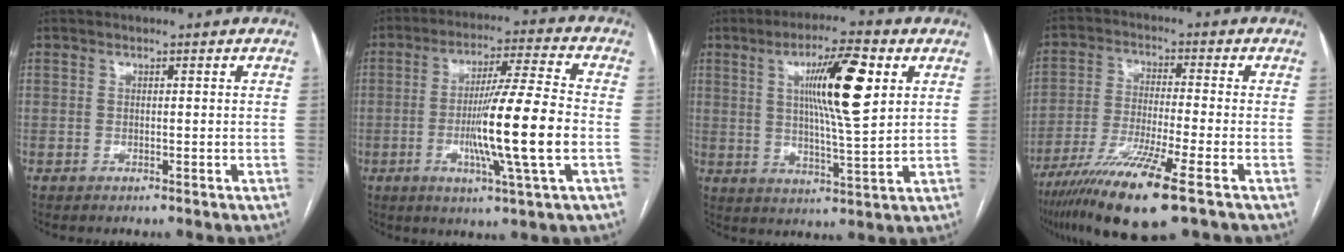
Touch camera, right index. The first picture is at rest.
{"total": 14.1, "force": [-2.6, -0.7, 13.8], "torque": [-0.244, -0.009, -0.053]}
{"total": 12.4, "force": [4.0, 1.1, 11.7], "torque": [-0.196, 0.005, 0.066]}
{"total": 13.5, "force": [-8.1, 0.1, 10.8], "torque": [-0.214, -0.037, -0.147]}